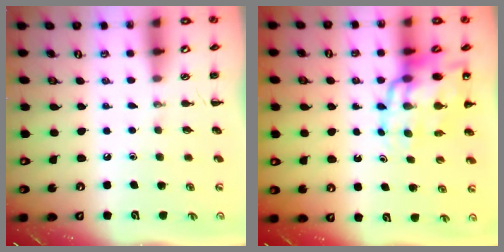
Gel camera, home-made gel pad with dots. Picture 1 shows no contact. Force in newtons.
{"total": 17.6, "press": 17.0, "slide": 4.3}